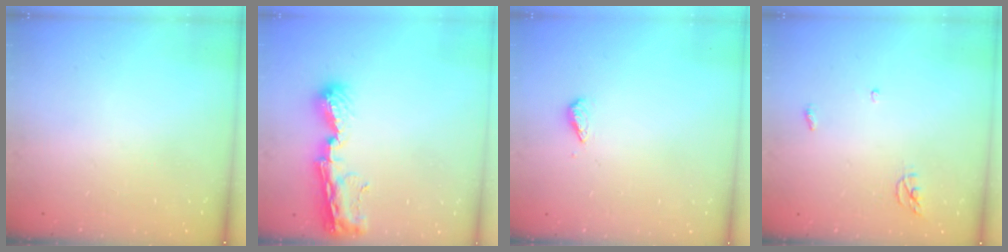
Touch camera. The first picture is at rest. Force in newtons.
{"total": 9.8, "press": 9.7, "slide": 1.0}
{"total": 2.7, "press": 2.7, "slide": 0.6}
{"total": 3.5, "press": 3.5, "slide": 0.3}